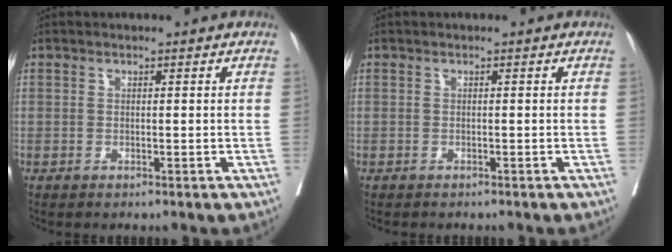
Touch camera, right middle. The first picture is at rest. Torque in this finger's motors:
{"motor_torque": [-0.13, 0.14, 0.00, 0.00]}